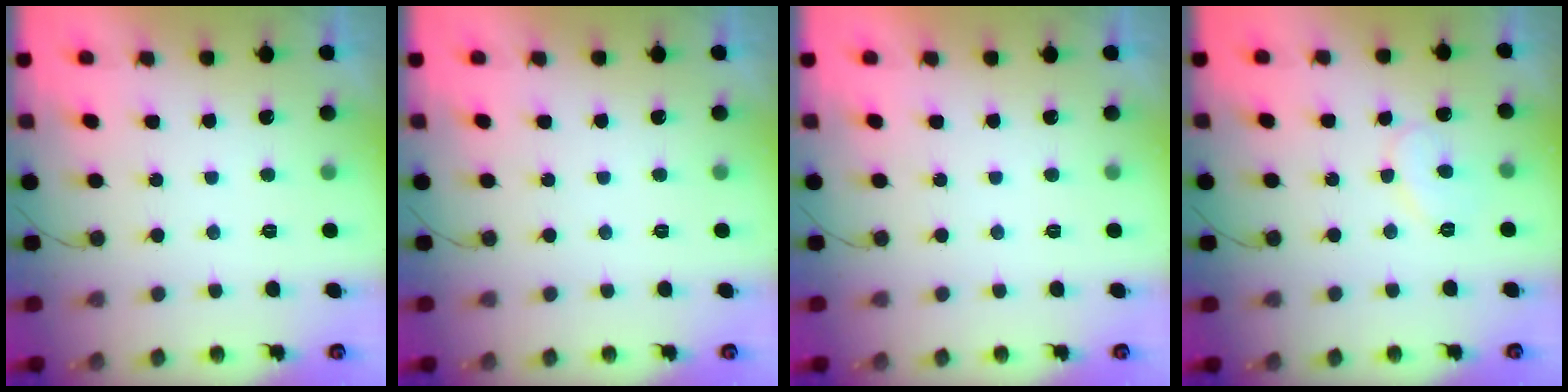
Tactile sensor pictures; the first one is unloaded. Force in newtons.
{"total": 0.0}
{"total": 1.9, "press": 1.9, "slide": 0.1}
{"total": 7.5, "press": 7.5, "slide": 0.4}